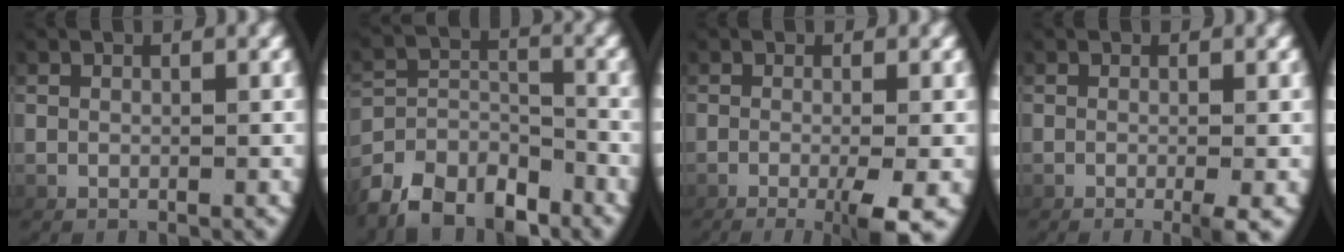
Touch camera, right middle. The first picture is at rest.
{"total": 6.6, "force": [-4.6, 3.6, 3.1], "torque": [-0.056, -0.021, -0.071]}
{"total": 4.6, "force": [-2.2, 0.9, 3.9], "torque": [-0.058, -0.008, -0.033]}
{"total": 1.9, "force": [-1.0, 0.3, 1.5], "torque": [-0.022, -0.002, -0.017]}